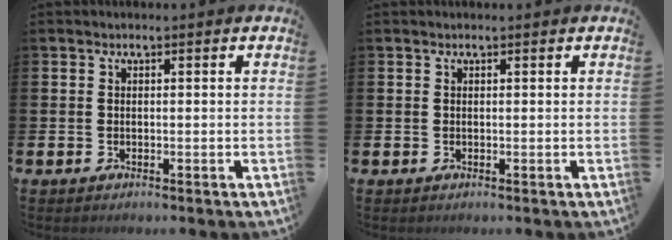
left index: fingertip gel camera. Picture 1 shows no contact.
{"total": 0.0}